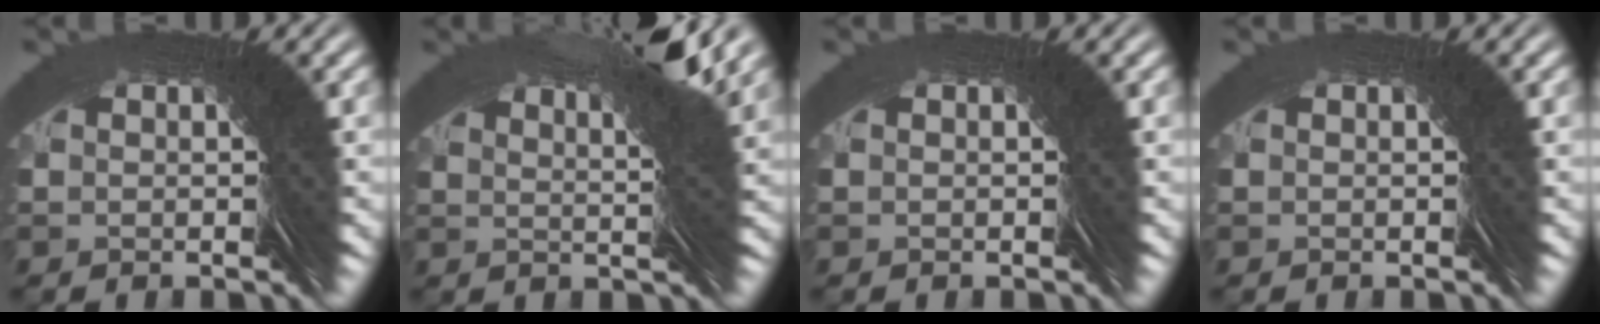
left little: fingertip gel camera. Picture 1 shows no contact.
{"total": 7.4, "force": [3.4, -6.4, -1.5], "torque": [0.042, 0.058, 0.047]}
{"total": 0.0}
{"total": 0.0}